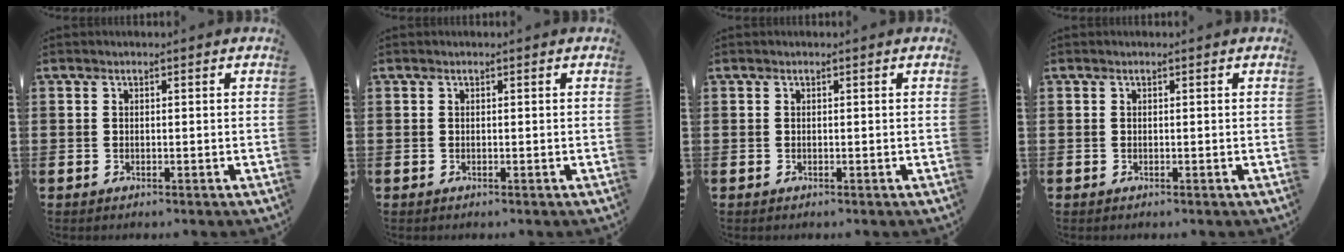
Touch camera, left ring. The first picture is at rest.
{"total": 0.0}
{"total": 0.0}
{"total": 0.0}